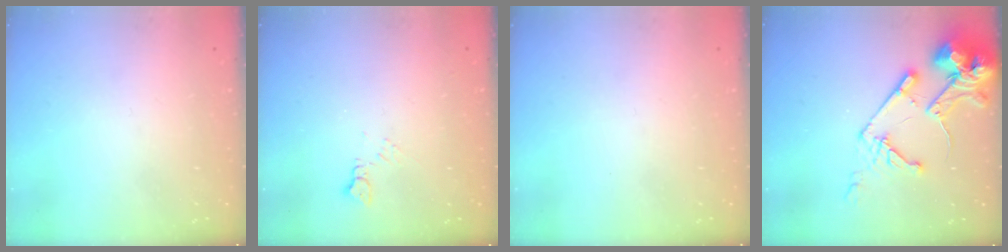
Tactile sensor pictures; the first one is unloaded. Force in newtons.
{"total": 4.4, "press": 4.3, "slide": 0.7}
{"total": 0.0}
{"total": 16.1, "press": 15.9, "slide": 2.2}